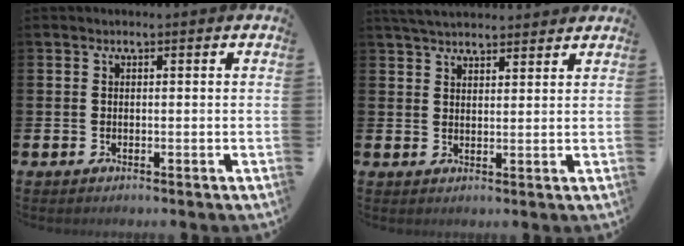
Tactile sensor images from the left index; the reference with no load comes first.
{"total": 4.2, "force": [4.1, 0.8, 0.8], "torque": [-0.027, -0.011, 0.077]}